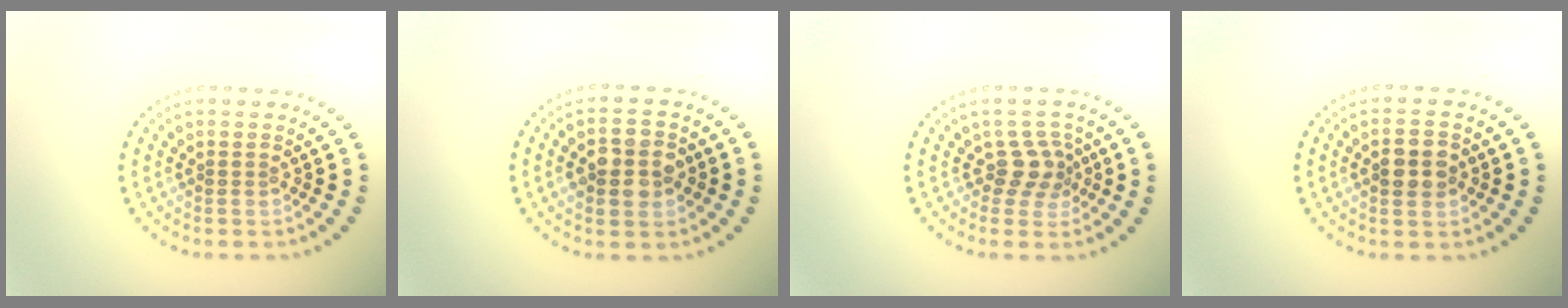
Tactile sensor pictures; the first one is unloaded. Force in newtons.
{"total": 3.7, "press": 3.7, "slide": 0.0}
{"total": 2.4, "press": 1.8, "slide": 1.6}
{"total": 3.3, "press": 3.3, "slide": 0.1}